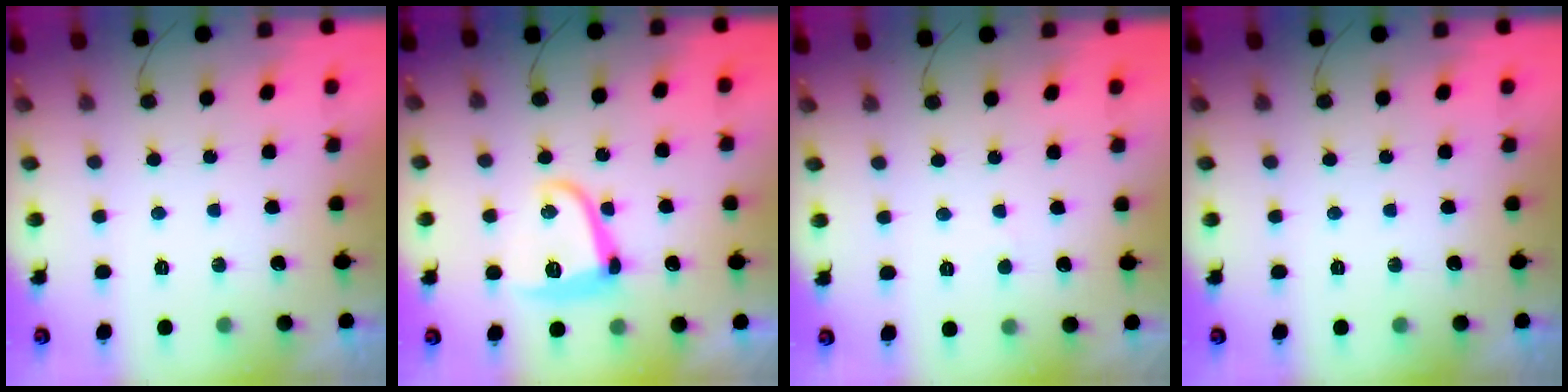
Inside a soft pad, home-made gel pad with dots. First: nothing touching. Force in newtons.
{"total": 10.6, "press": 10.5, "slide": 0.9}
{"total": 1.9, "press": 1.9, "slide": 0.2}
{"total": 0.0}